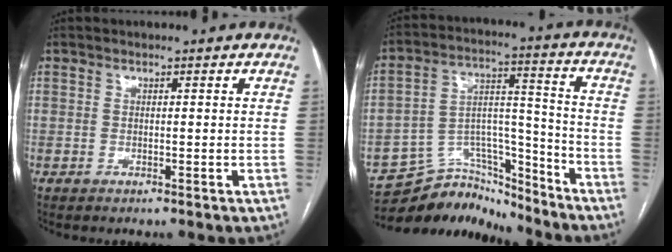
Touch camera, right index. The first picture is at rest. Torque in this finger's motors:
{"motor_torque": [-0.44, -0.40, -1.05, -0.21]}